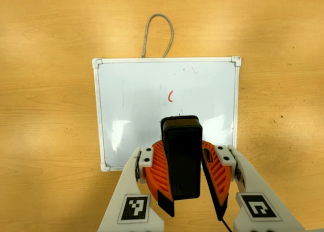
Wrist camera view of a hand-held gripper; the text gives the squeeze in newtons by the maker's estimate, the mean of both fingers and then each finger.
{"total": 10.9, "left": 11.2, "right": 10.6}